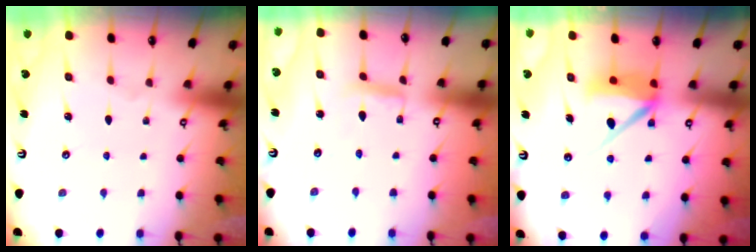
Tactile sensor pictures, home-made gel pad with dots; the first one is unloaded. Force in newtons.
{"total": 6.1, "press": 6.1, "slide": 0.3}
{"total": 9.4, "press": 9.4, "slide": 0.8}